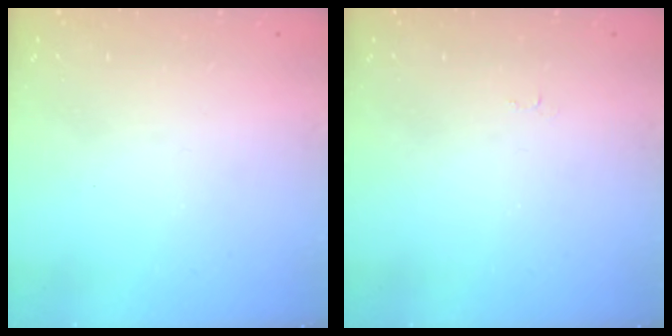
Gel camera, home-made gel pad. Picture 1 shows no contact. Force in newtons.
{"total": 3.2, "press": 3.1, "slide": 0.5}